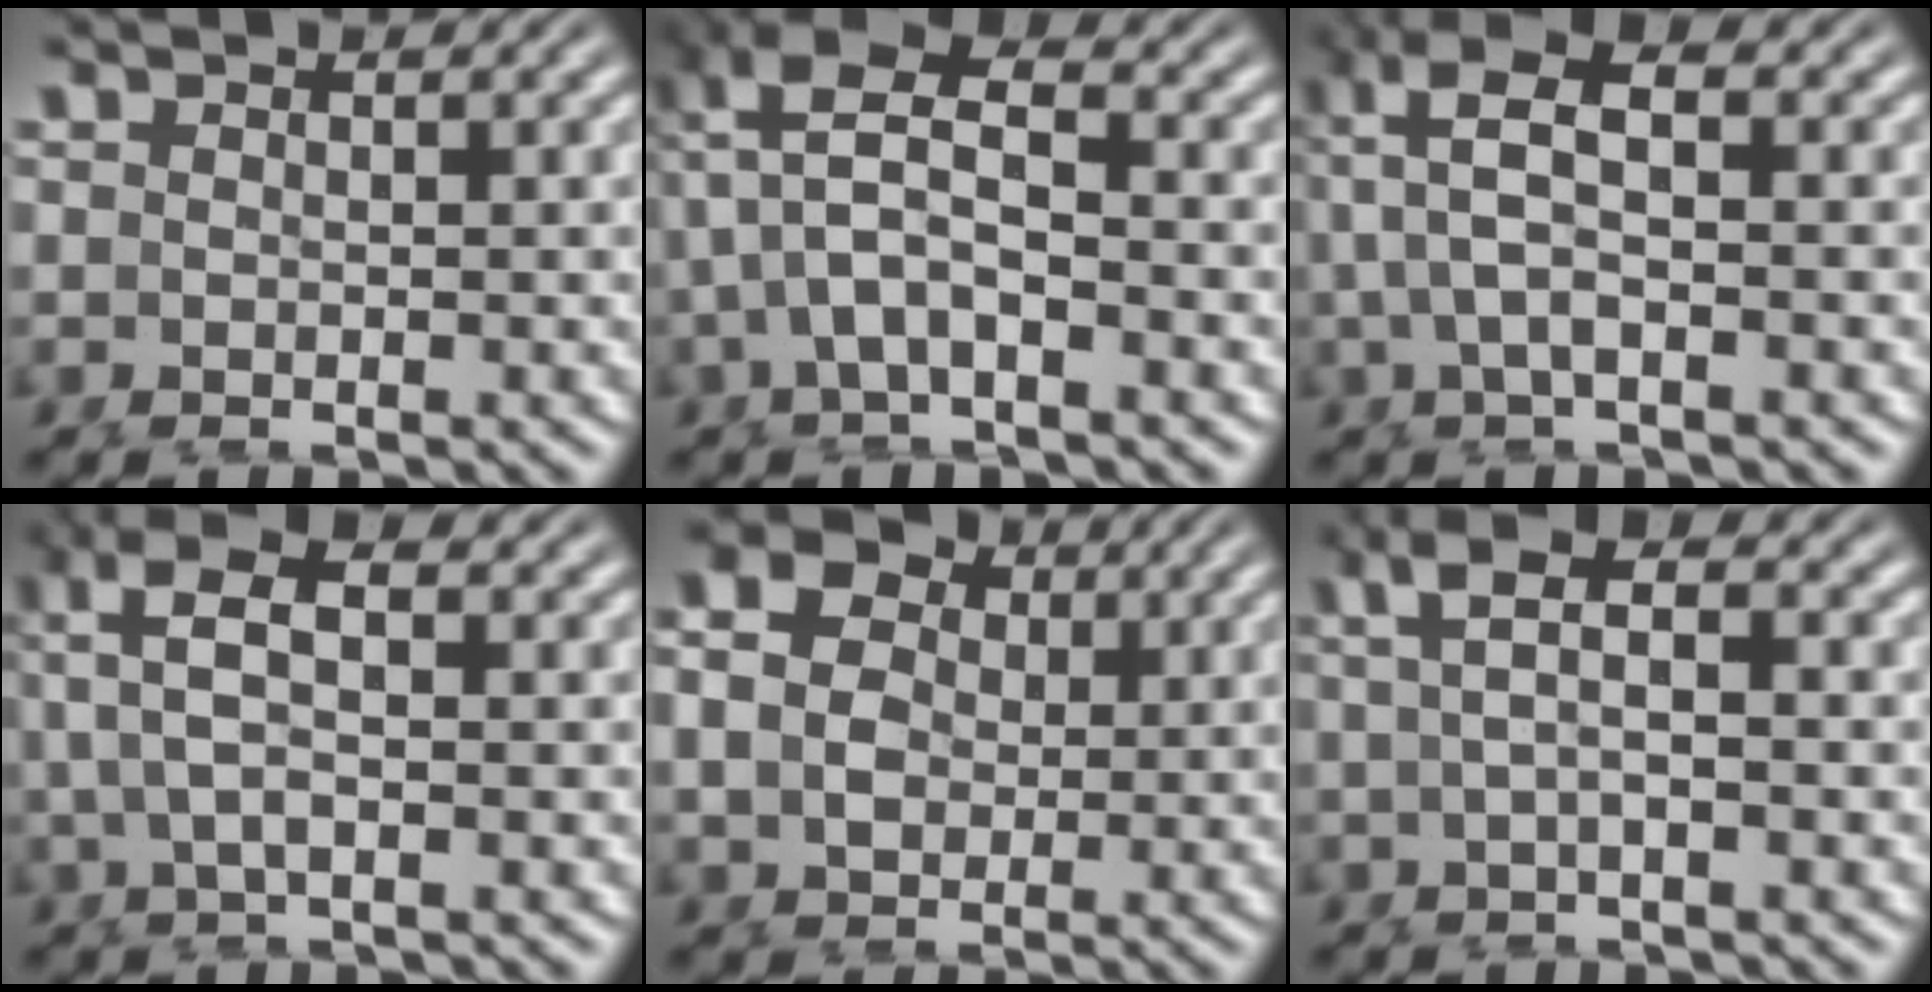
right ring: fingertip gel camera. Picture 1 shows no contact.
{"total": 8.2, "force": [2.1, 5.2, 5.9], "torque": [-0.117, 0.003, 0.029]}
{"total": 8.8, "force": [2.6, 5.4, 6.5], "torque": [-0.132, 0.018, 0.025]}
{"total": 8.0, "force": [2.7, 4.6, 6.0], "torque": [-0.120, 0.020, 0.029]}
{"total": 9.3, "force": [2.3, 7.6, 4.9], "torque": [-0.091, 0.004, 0.027]}
{"total": 4.7, "force": [1.6, 2.0, 4.0], "torque": [-0.067, 0.014, 0.016]}